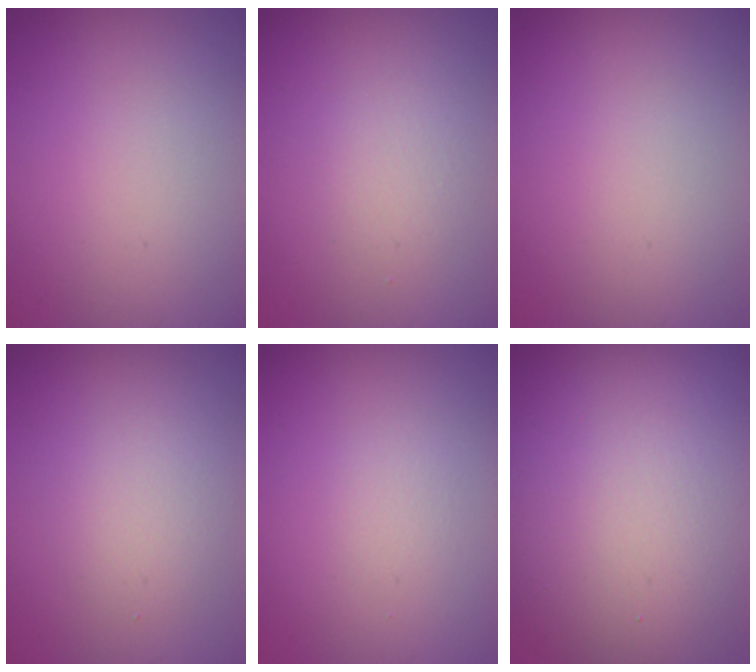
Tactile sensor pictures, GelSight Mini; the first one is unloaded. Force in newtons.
{"total": 1.7, "press": 1.7, "slide": 0.1}
{"total": 0.0}
{"total": 2.6, "press": 2.6, "slide": 0.1}
{"total": 0.9, "press": 0.9, "slide": 0.1}
{"total": 15.9, "press": 15.8, "slide": 0.9}